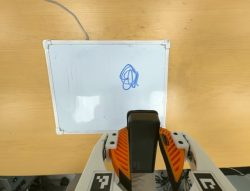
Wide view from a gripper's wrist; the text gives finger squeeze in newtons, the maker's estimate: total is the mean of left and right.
{"total": 3.8, "left": 2.9, "right": 4.8}